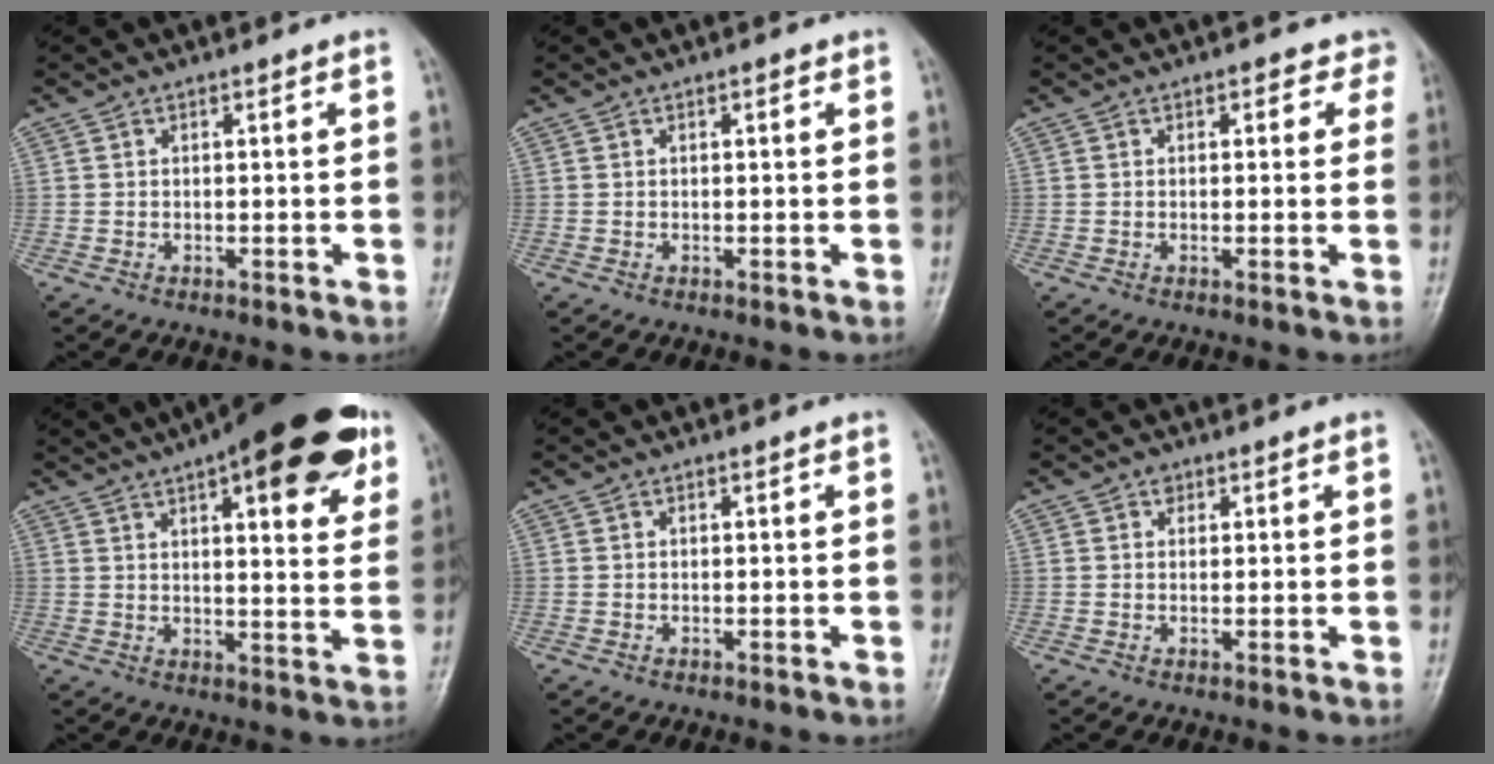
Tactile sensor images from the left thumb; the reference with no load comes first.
{"total": 0.7, "force": [0.3, 0.3, 0.6], "torque": [-0.006, 0.001, 0.003]}
{"total": 2.7, "force": [1.4, 1.9, 1.3], "torque": [0.022, 0.000, 0.008]}
{"total": 22.1, "force": [11.9, 7.2, 17.2], "torque": [-0.209, -0.012, 0.159]}
{"total": 0.0}
{"total": 1.1, "force": [0.6, 0.9, 0.3], "torque": [0.005, -0.002, 0.006]}